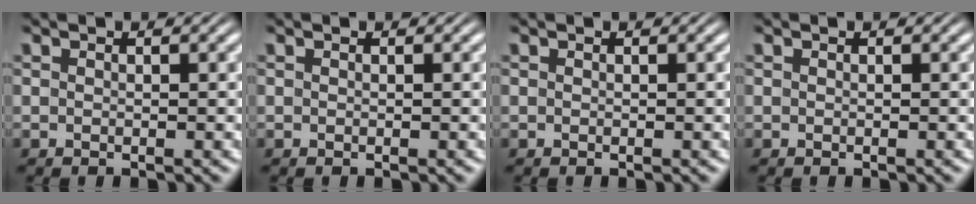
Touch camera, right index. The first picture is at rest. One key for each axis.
{"total": 0.0}
{"total": 0.0}
{"total": 0.0}